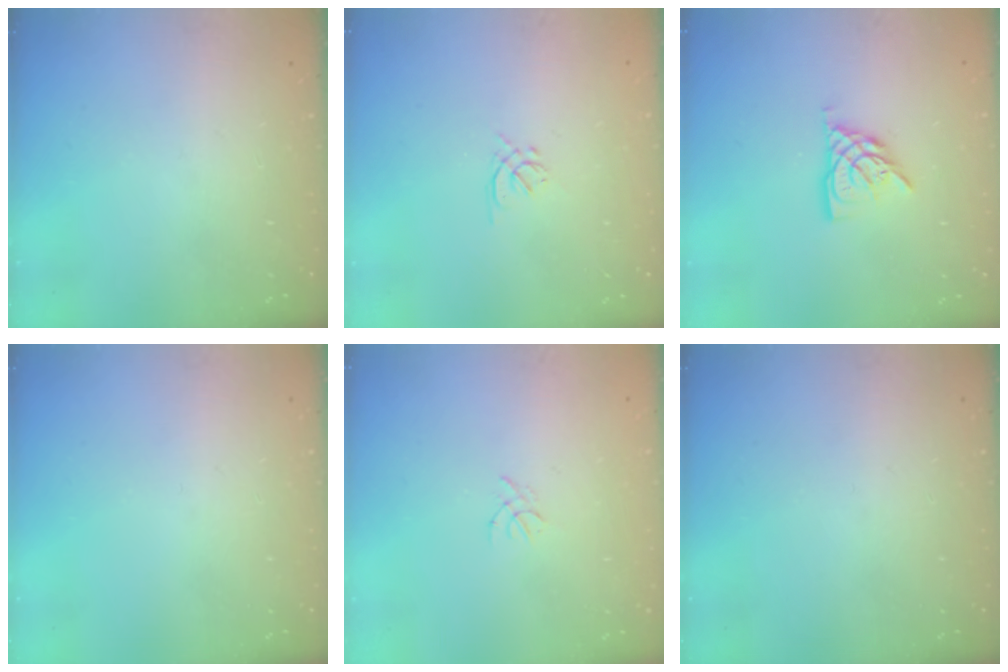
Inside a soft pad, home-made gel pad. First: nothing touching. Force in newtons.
{"total": 1.3, "press": 1.2, "slide": 0.5}
{"total": 8.3, "press": 8.2, "slide": 0.9}
{"total": 0.0}
{"total": 0.8, "press": 0.7, "slide": 0.3}
{"total": 0.0}